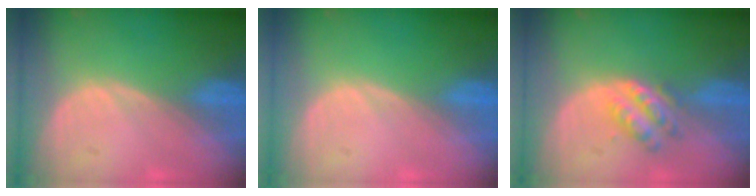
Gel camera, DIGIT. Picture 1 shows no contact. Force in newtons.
{"total": 0.0}
{"total": 4.7, "press": 4.6, "slide": 1.2}